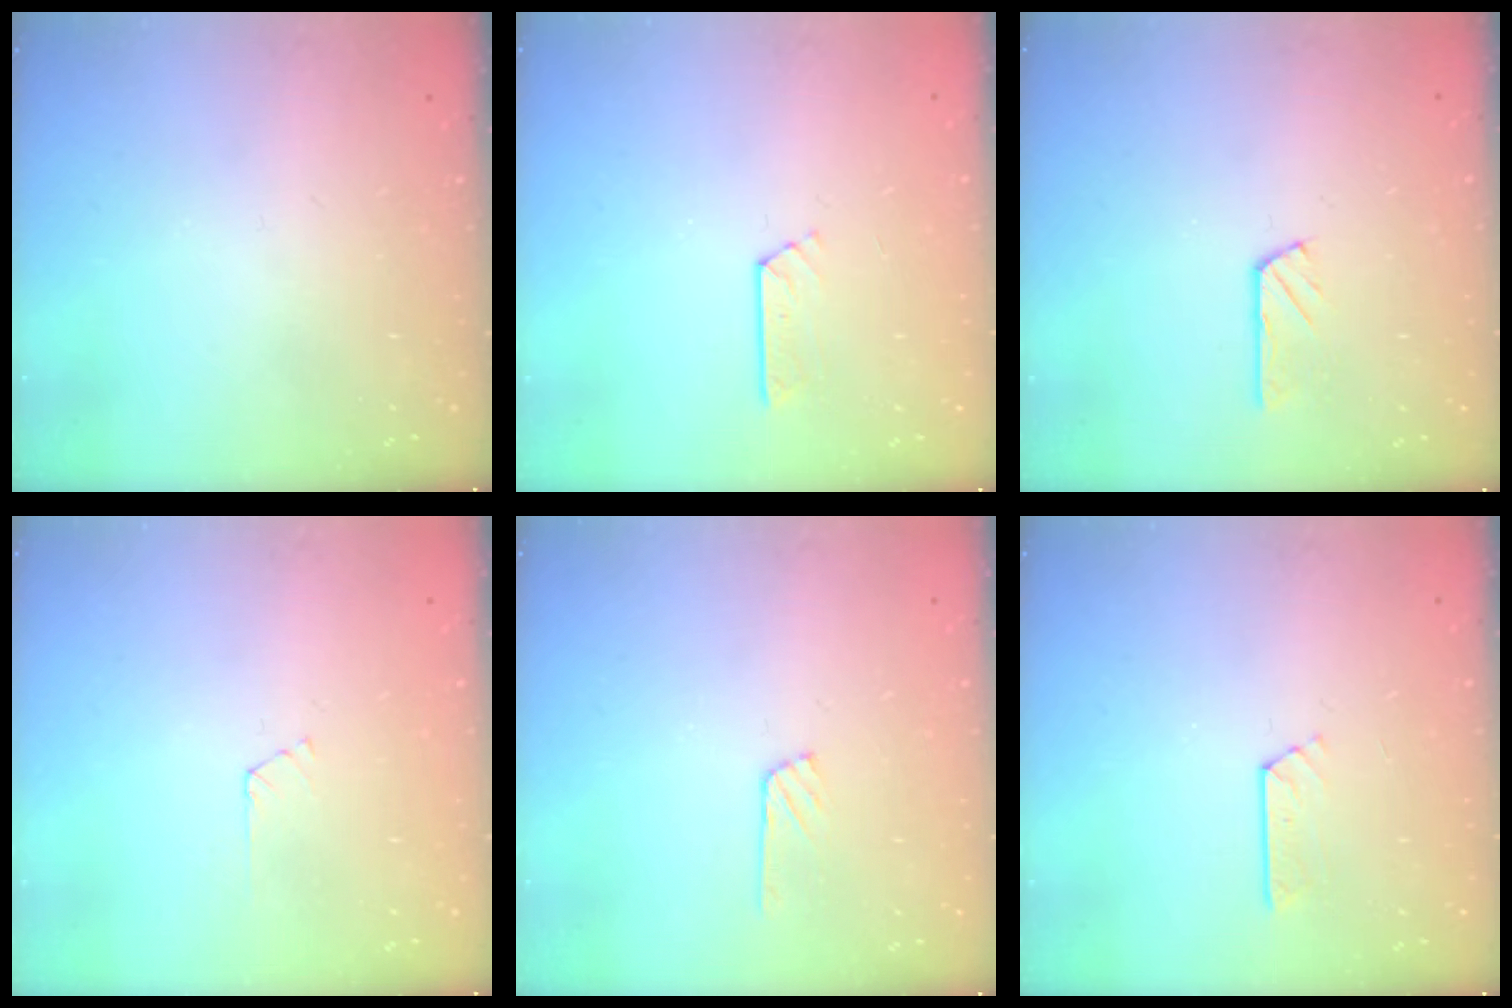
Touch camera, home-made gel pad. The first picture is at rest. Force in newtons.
{"total": 3.5, "press": 3.5, "slide": 0.4}
{"total": 2.9, "press": 2.9, "slide": 0.5}
{"total": 1.7, "press": 1.7, "slide": 0.3}
{"total": 6.3, "press": 6.3, "slide": 0.7}
{"total": 3.5, "press": 3.5, "slide": 0.4}